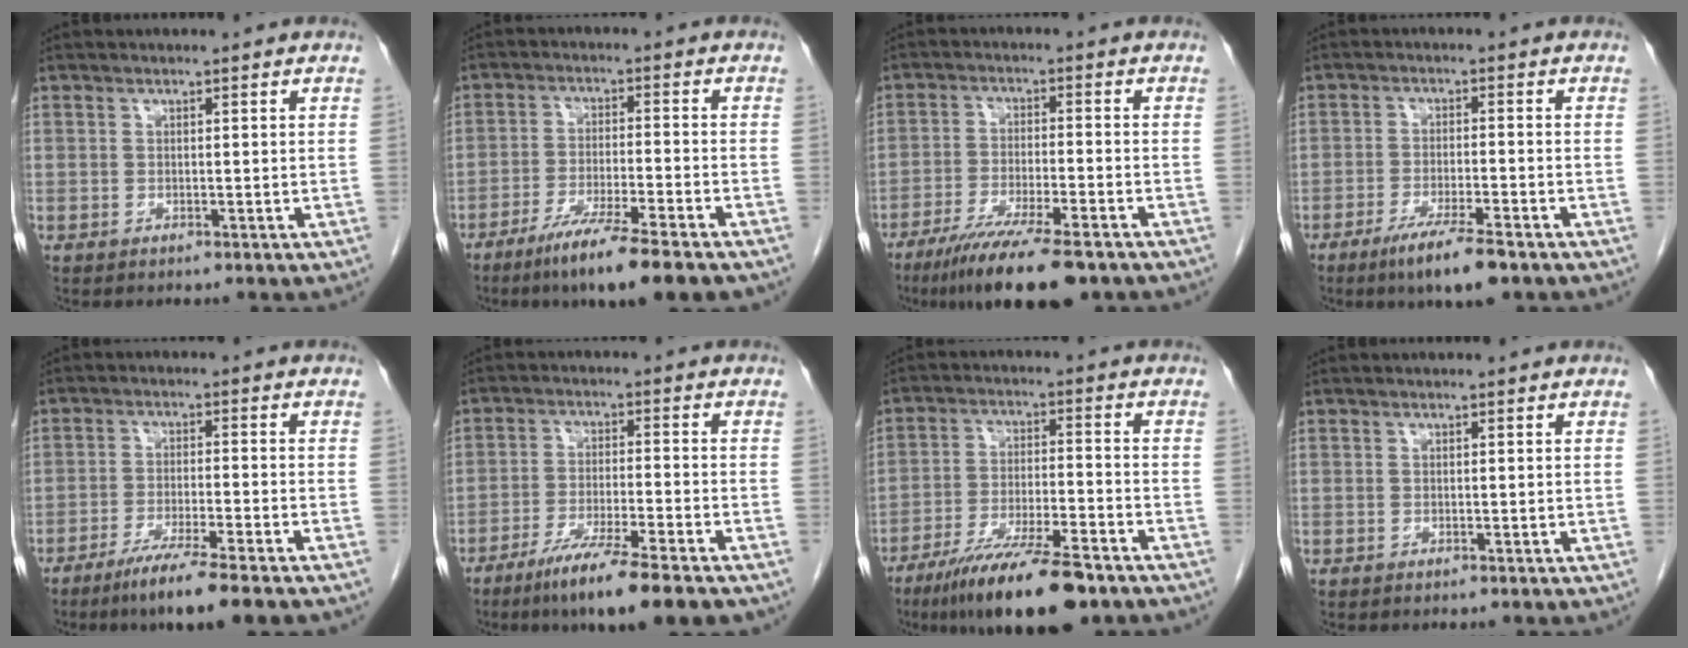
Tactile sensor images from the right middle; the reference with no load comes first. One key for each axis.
{"total": 10.7, "fx": -7.7, "fy": -0.1, "fz": 7.4, "tx": -0.124, "ty": -0.029, "tz": -0.125}
{"total": 12.8, "fx": -9.3, "fy": 1.4, "fz": 8.6, "tx": -0.147, "ty": -0.033, "tz": -0.152}
{"total": 7.4, "fx": -4.9, "fy": 0.4, "fz": 5.5, "tx": -0.100, "ty": -0.018, "tz": -0.084}
{"total": 8.6, "fx": -6.4, "fy": -0.6, "fz": 5.8, "tx": -0.096, "ty": -0.025, "tz": -0.106}
{"total": 11.0, "fx": -7.9, "fy": 0.1, "fz": 7.7, "tx": -0.129, "ty": -0.030, "tz": -0.129}
{"total": 14.5, "fx": -10.5, "fy": 2.1, "fz": 9.7, "tx": -0.167, "ty": -0.031, "tz": -0.179}
{"total": 0.0}